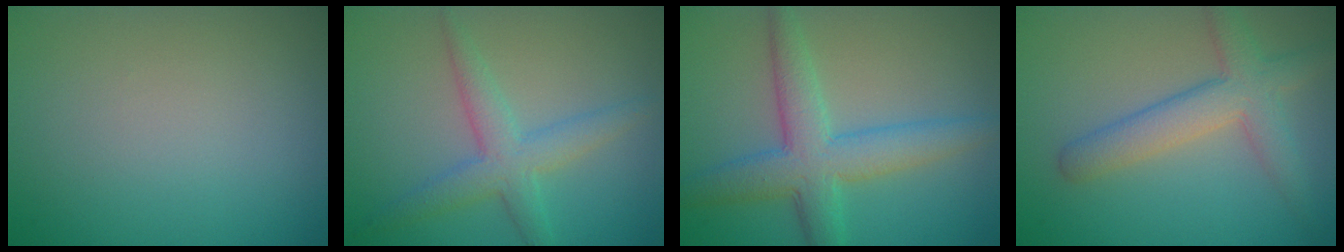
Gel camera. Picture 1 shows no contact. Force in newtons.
{"total": 3.5, "press": 3.5, "slide": 0.1}
{"total": 5.4, "press": 5.4, "slide": 0.0}
{"total": 4.4, "press": 4.4, "slide": 0.1}